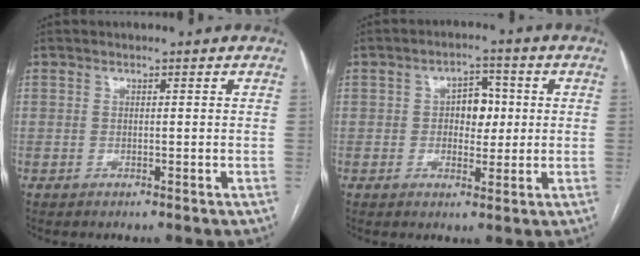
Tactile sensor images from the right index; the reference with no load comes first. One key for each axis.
{"total": 5.1, "fx": 0.5, "fy": 3.1, "fz": 3.9, "tx": -0.057, "ty": 0.014, "tz": 0.010}